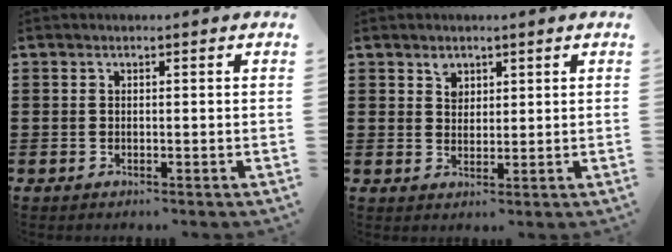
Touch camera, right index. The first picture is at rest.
{"total": 2.1, "force": [1.5, 1.4, 0.4], "torque": [-0.014, 0.004, 0.030]}